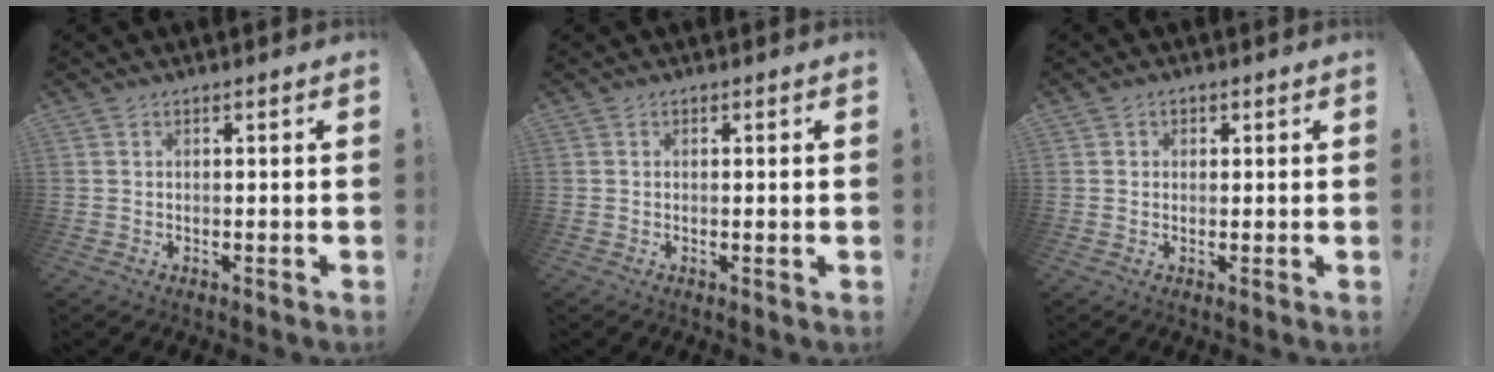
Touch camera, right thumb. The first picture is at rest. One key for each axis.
{"total": 0.6, "fx": 0.0, "fy": -0.1, "fz": 0.6, "tx": -0.011, "ty": 0.000, "tz": -0.001}
{"total": 1.5, "fx": 0.2, "fy": 1.4, "fz": 0.5, "tx": -0.009, "ty": 0.004, "tz": 0.002}